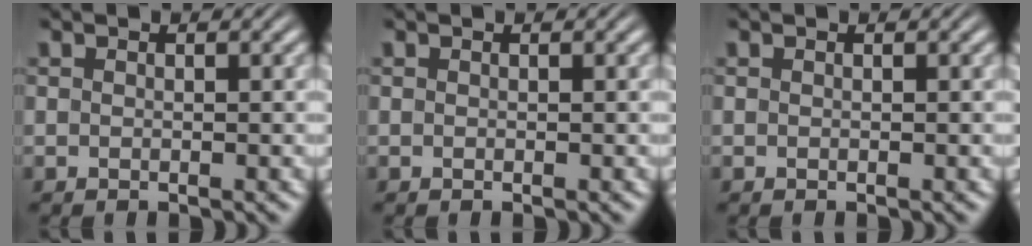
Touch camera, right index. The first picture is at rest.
{"total": 0.0}
{"total": 0.0}